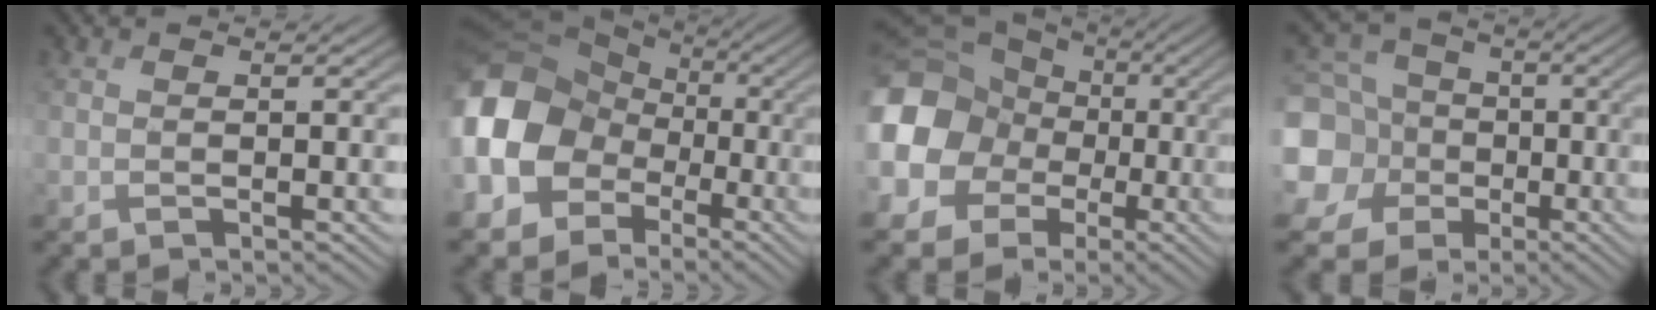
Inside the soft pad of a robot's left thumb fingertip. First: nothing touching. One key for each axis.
{"total": 16.7, "fx": -2.8, "fy": 13.7, "fz": 9.0, "tx": -0.256, "ty": -0.016, "tz": -0.071}
{"total": 19.1, "fx": -0.9, "fy": 17.2, "fz": 8.1, "tx": -0.246, "ty": -0.010, "tz": -0.067}
{"total": 12.5, "fx": -2.4, "fy": 11.2, "fz": 4.8, "tx": -0.181, "ty": -0.020, "tz": -0.074}